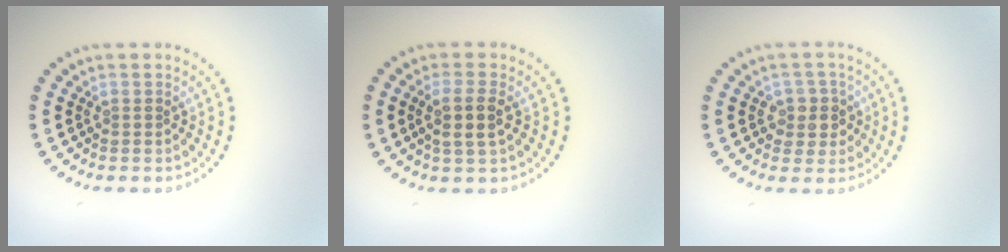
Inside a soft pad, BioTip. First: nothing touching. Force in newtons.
{"total": 2.6, "press": 2.3, "slide": 1.1}
{"total": 2.2, "press": 2.1, "slide": 0.8}